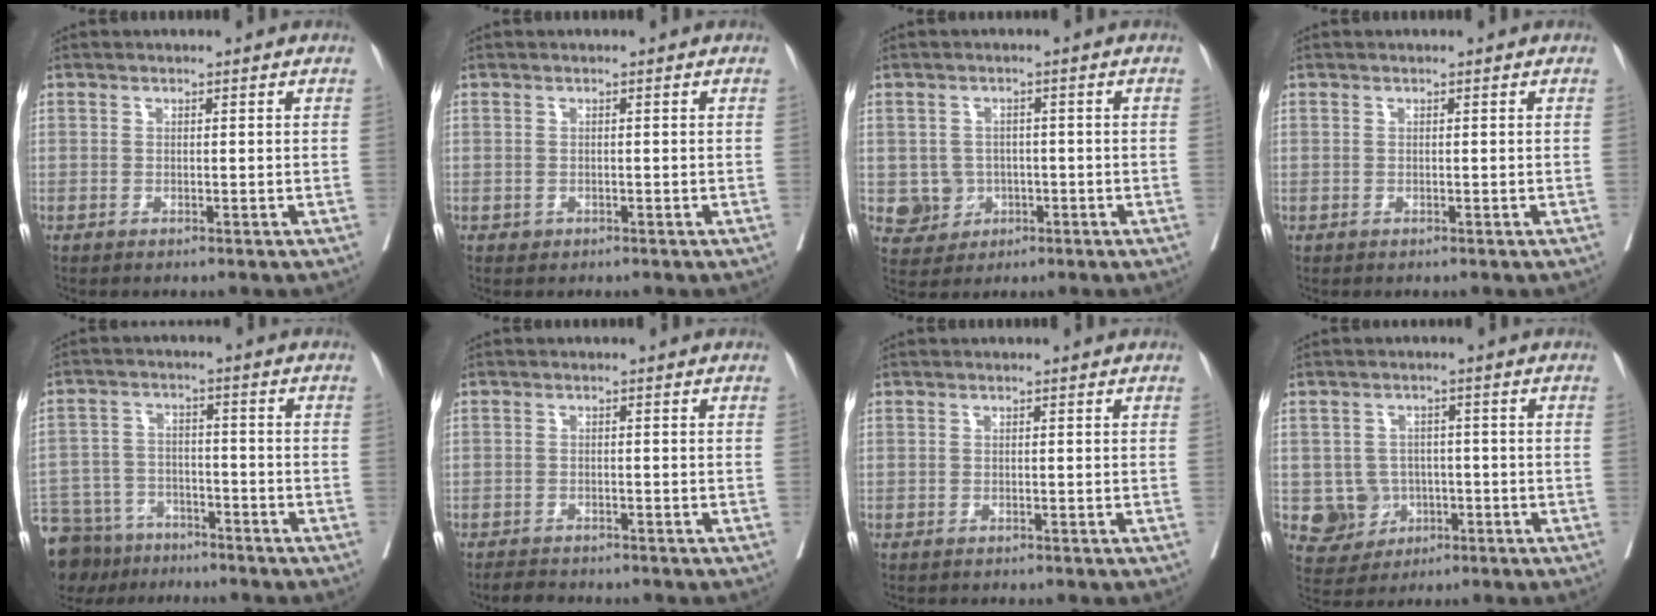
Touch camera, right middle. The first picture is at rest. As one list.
[{"total": 0.5, "force": [-0.2, 0.5, 0.1], "torque": [-0.007, 0.000, 0.001]}, {"total": 4.5, "force": [-0.8, 4.4, 0.5], "torque": [0.003, 0.009, -0.006]}, {"total": 0.0}, {"total": 14.0, "force": [-11.5, 7.0, 4.1], "torque": [-0.099, 0.006, -0.176]}, {"total": 2.6, "force": [-2.5, 0.8, 0.3], "torque": [-0.013, -0.009, -0.041]}, {"total": 0.0}, {"total": 5.5, "force": [-1.0, 5.3, 0.9], "torque": [-0.008, 0.008, -0.008]}]